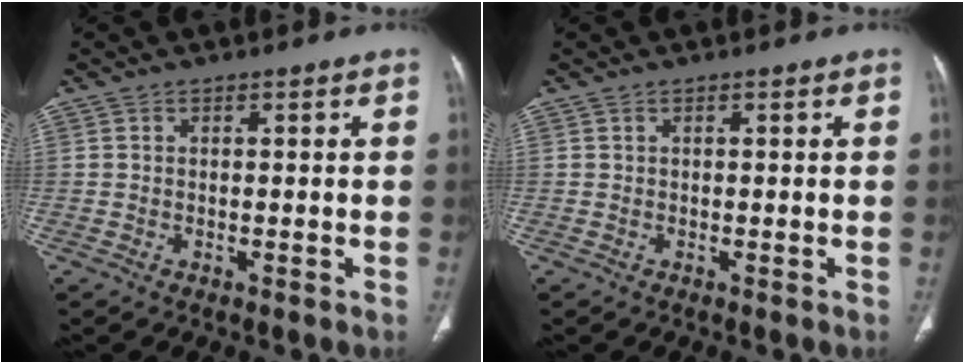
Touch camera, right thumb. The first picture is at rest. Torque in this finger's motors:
{"motor_torque": [0.00, 0.00, 0.00, 0.00, 0.01]}